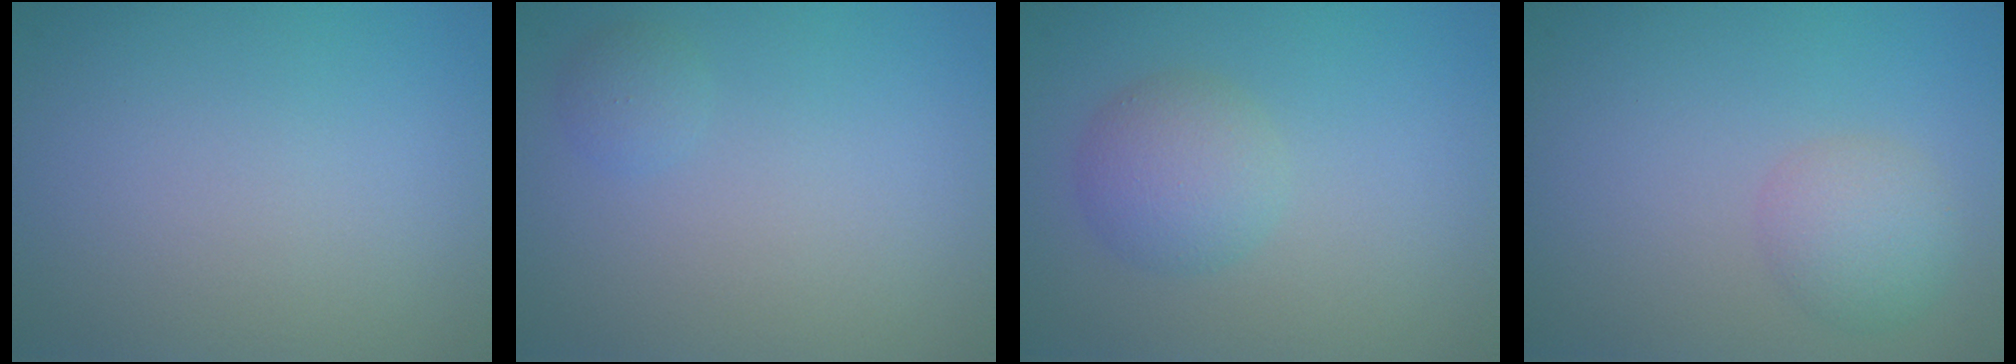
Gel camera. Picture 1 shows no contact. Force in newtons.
{"total": 0.9, "press": 0.9, "slide": 0.0}
{"total": 3.0, "press": 3.0, "slide": 0.1}
{"total": 2.8, "press": 2.8, "slide": 0.1}